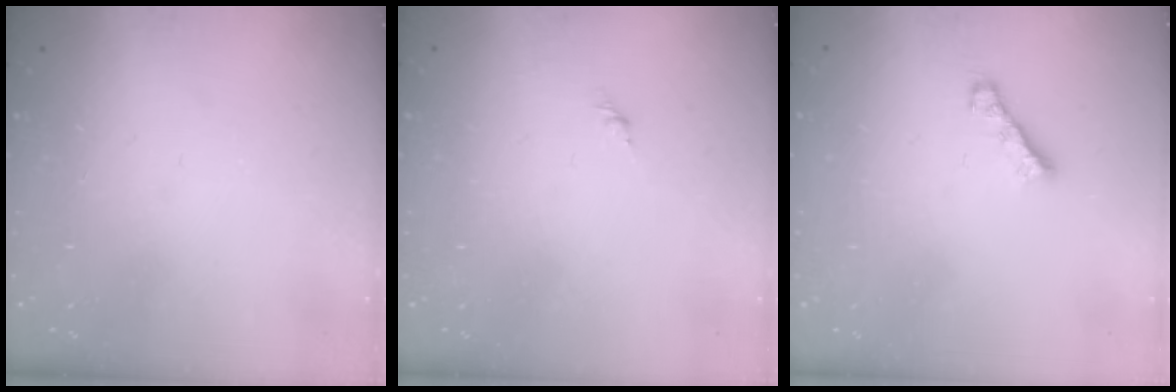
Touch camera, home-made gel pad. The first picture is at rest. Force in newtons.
{"total": 1.3, "press": 1.2, "slide": 0.5}
{"total": 1.9, "press": 1.8, "slide": 0.6}